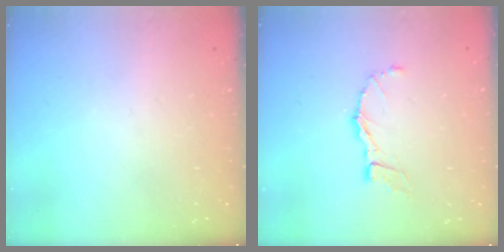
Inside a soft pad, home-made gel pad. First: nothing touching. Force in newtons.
{"total": 5.3, "press": 5.3, "slide": 0.3}